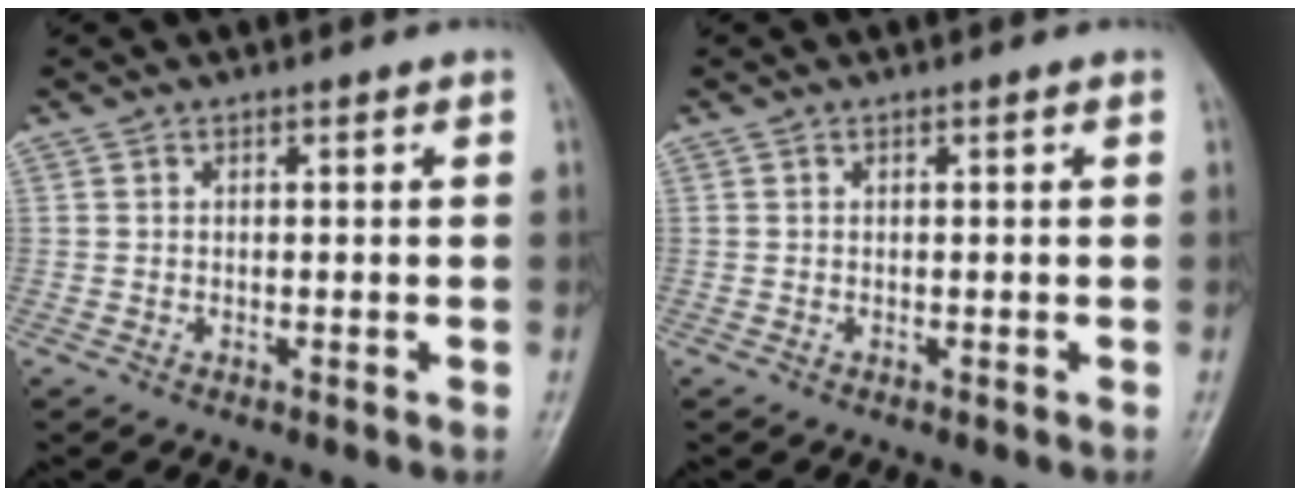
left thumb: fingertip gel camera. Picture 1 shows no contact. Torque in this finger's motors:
{"motor_torque": [0.00, 0.00, -0.02, -0.02, 0.00]}